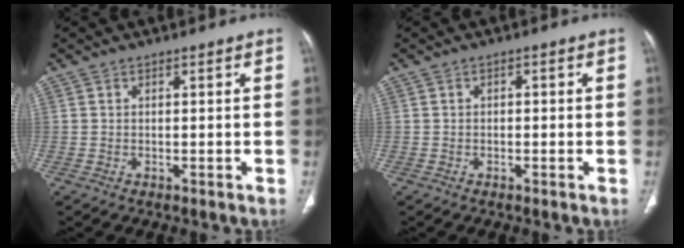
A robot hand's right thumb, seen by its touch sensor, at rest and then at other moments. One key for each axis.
{"total": 0.8, "fx": -0.1, "fy": 0.6, "fz": 0.5, "tx": -0.002, "ty": 0.003, "tz": -0.006}